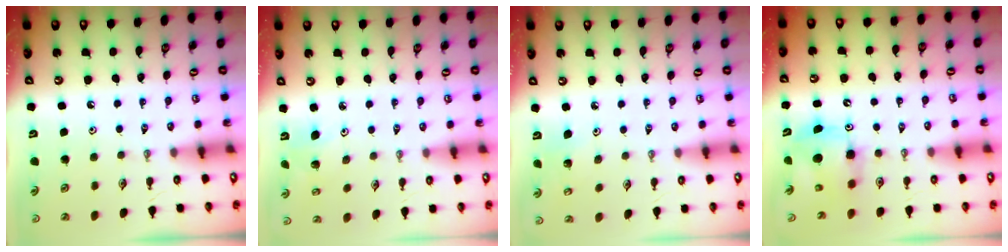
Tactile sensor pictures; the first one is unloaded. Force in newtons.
{"total": 3.5, "press": 3.2, "slide": 1.4}
{"total": 4.8, "press": 4.6, "slide": 1.3}
{"total": 7.9, "press": 7.8, "slide": 0.3}